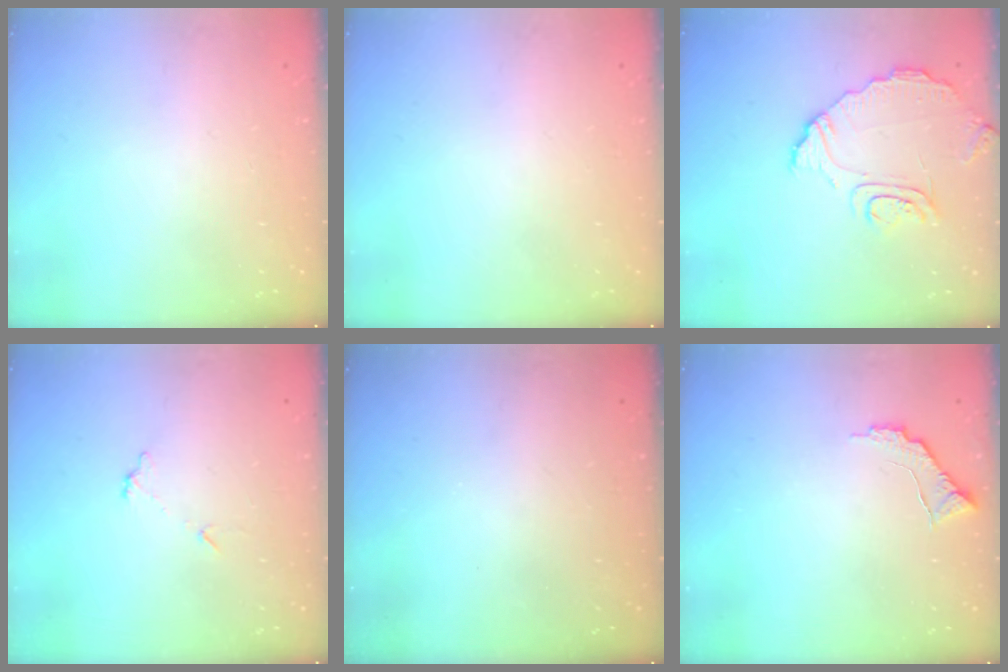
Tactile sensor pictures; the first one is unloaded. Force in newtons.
{"total": 0.0}
{"total": 10.1, "press": 10.0, "slide": 1.0}
{"total": 5.6, "press": 5.6, "slide": 0.3}
{"total": 3.0, "press": 3.0, "slide": 0.3}
{"total": 8.3, "press": 8.3, "slide": 0.4}